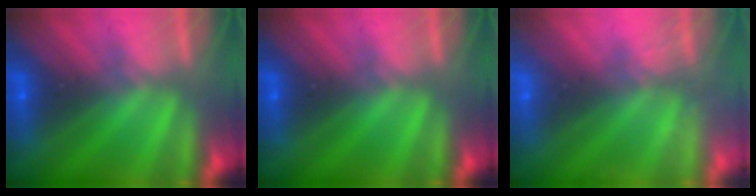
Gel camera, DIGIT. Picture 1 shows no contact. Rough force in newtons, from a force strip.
{"total": 0.0}
{"total": 2.7}